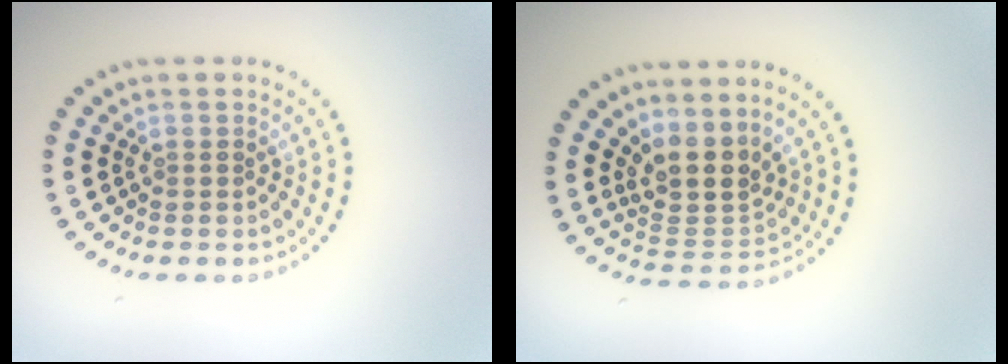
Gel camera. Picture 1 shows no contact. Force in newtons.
{"total": 3.9, "press": 3.0, "slide": 2.5}